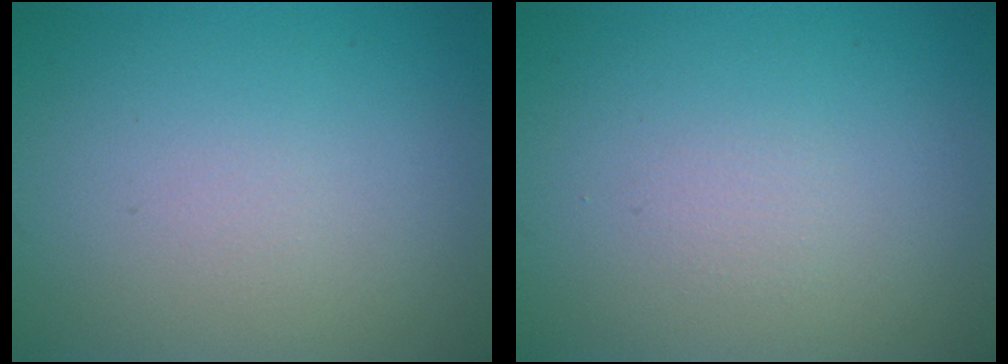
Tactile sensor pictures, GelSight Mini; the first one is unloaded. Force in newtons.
{"total": 0.6, "press": 0.6, "slide": 0.1}